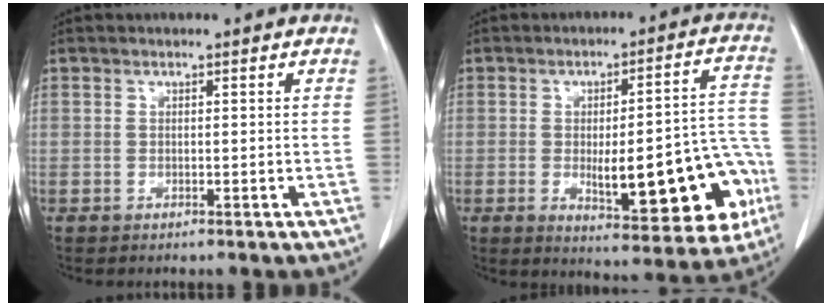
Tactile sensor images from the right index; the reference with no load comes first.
{"total": 19.1, "force": [-5.0, 5.4, 17.7], "torque": [-0.166, 0.029, -0.044]}